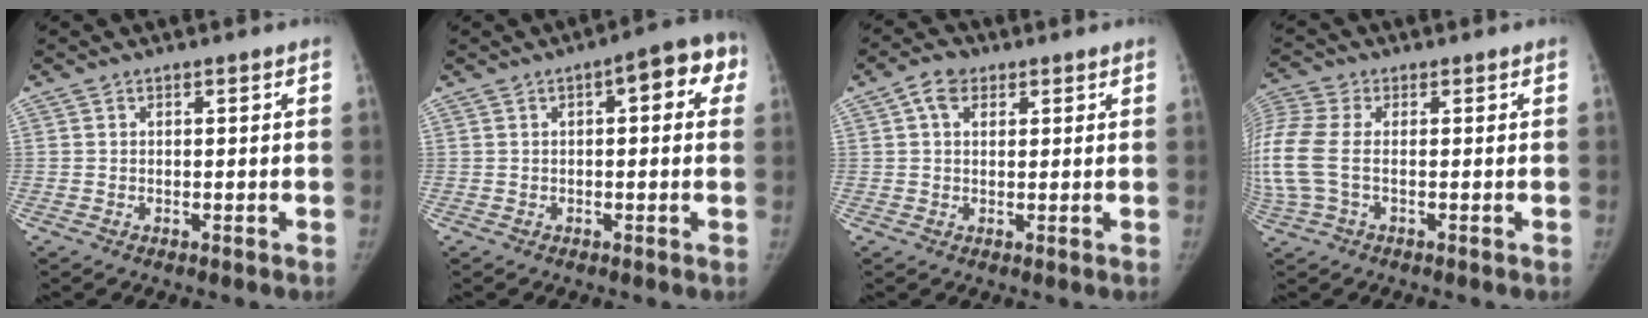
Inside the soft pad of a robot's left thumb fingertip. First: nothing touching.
{"total": 8.0, "force": [2.4, 3.3, 6.9], "torque": [-0.059, 0.019, 0.018]}
{"total": 4.3, "force": [1.8, 3.0, 2.4], "torque": [-0.028, 0.006, 0.029]}
{"total": 10.6, "force": [-0.4, 6.0, 8.8], "torque": [-0.242, 0.015, -0.009]}